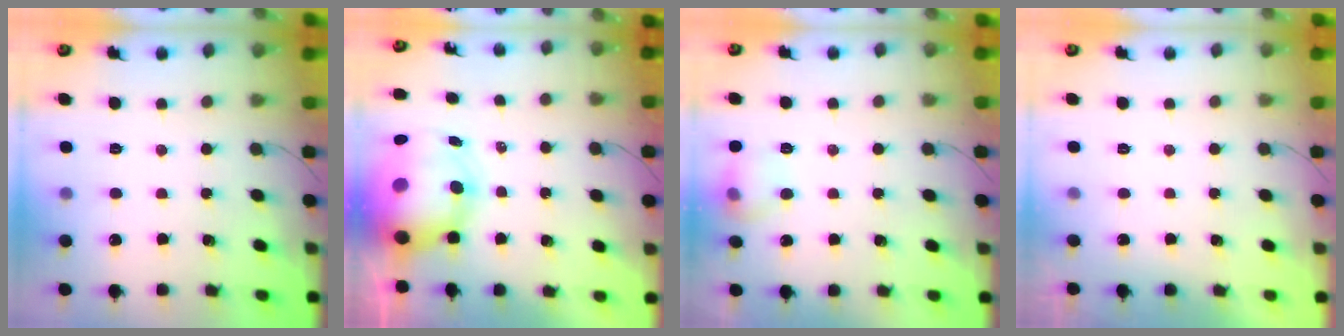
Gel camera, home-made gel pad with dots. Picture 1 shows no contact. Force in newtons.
{"total": 13.7, "press": 13.3, "slide": 3.3}
{"total": 8.2, "press": 8.2, "slide": 0.8}
{"total": 0.0}